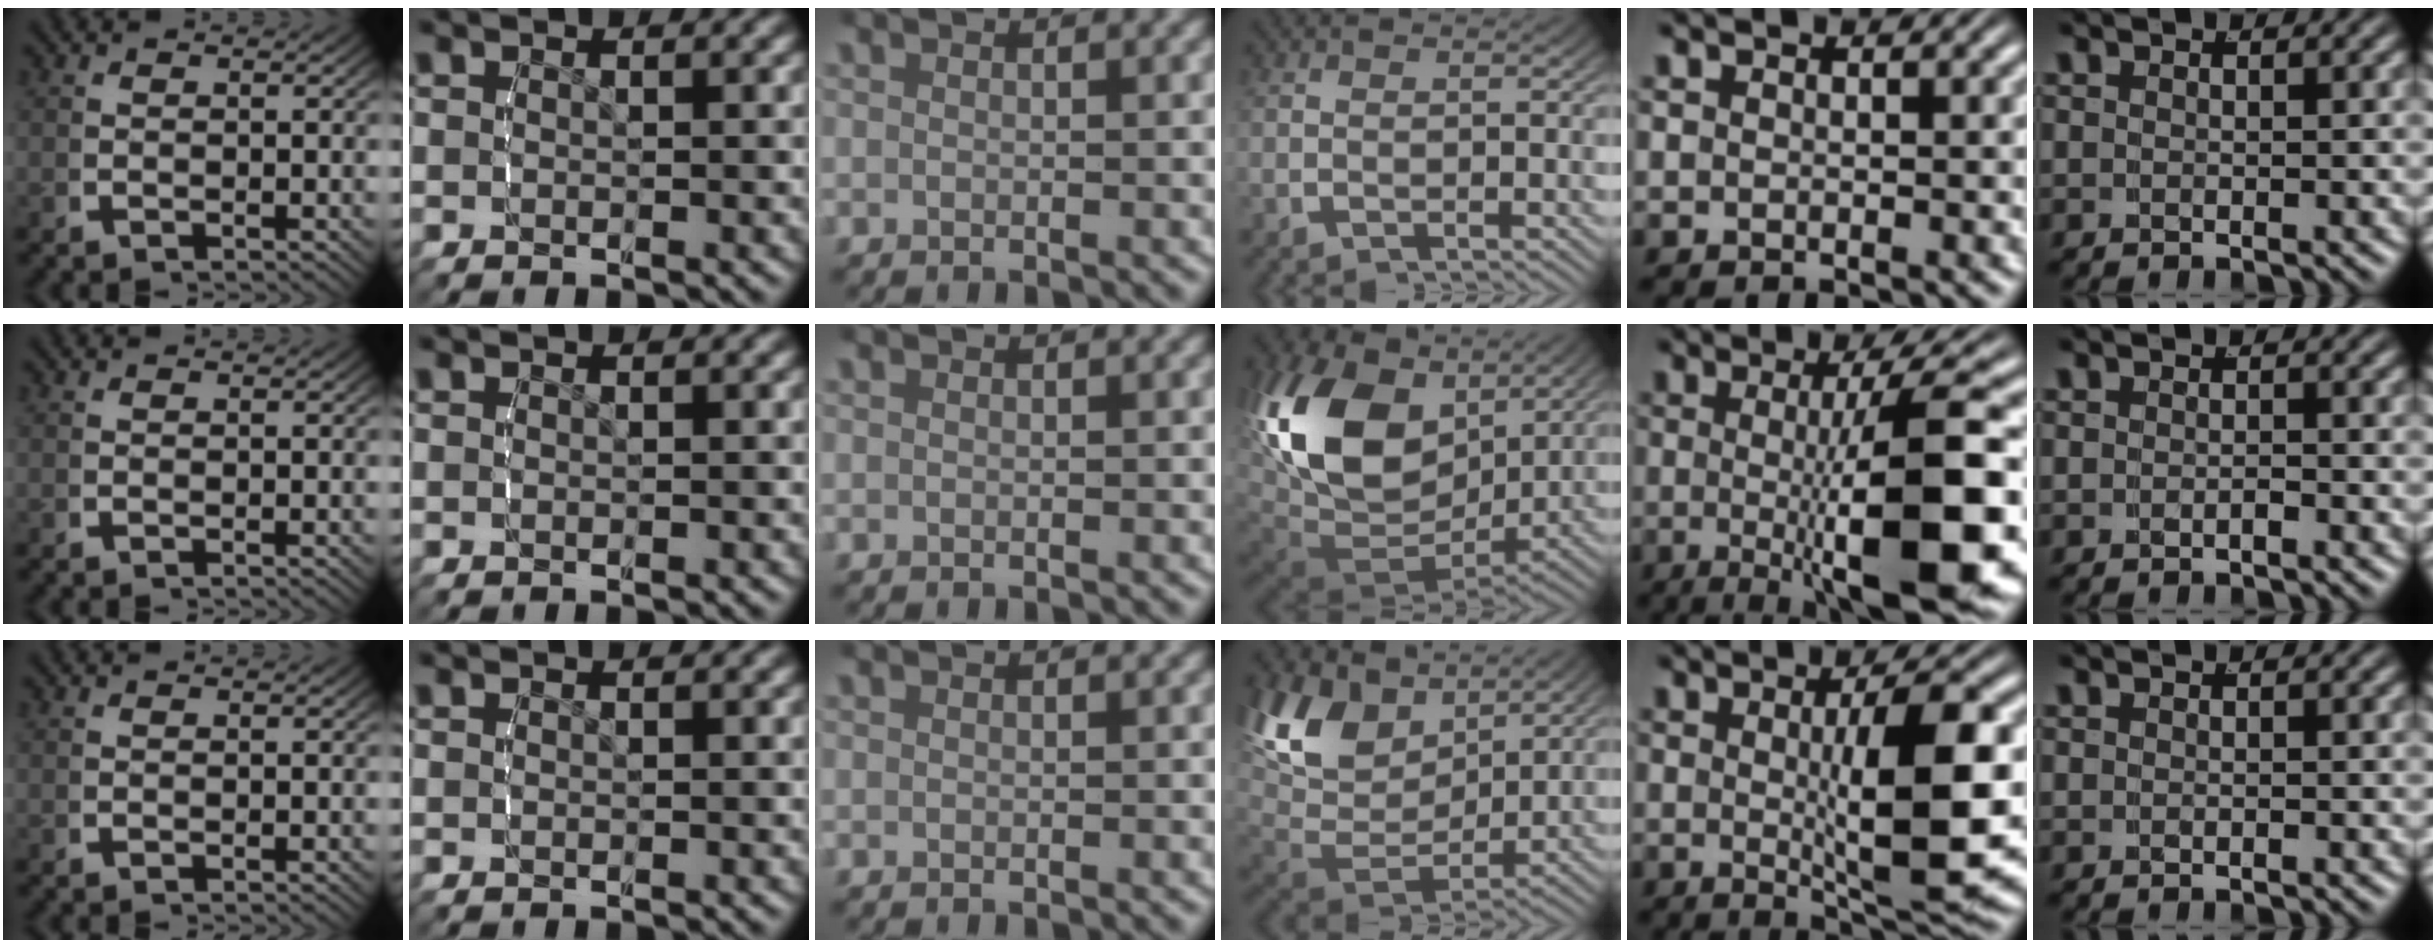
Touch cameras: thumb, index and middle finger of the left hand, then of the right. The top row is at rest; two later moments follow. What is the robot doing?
{"motion": "lift_and_place", "object": "lipstick"}